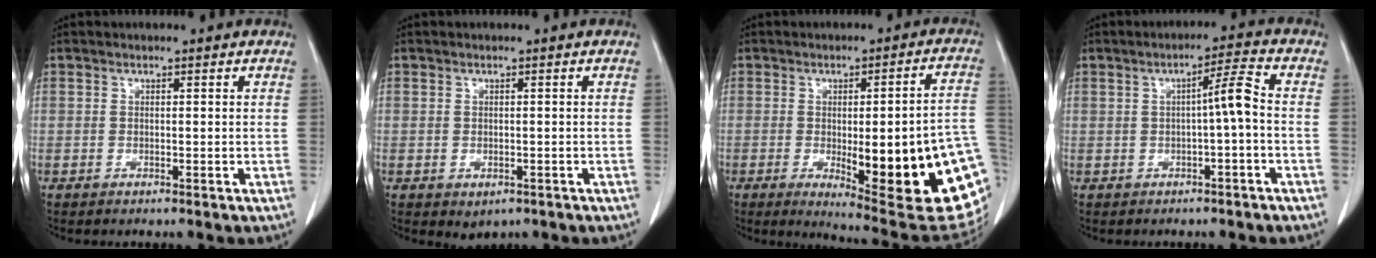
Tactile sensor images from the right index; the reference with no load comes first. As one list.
[{"total": 1.9, "force": [-0.7, 1.4, 1.0], "torque": [-0.011, -0.001, 0.000]}, {"total": 24.3, "force": [-5.2, 3.9, 23.4], "torque": [-0.214, -0.010, -0.056]}, {"total": 4.2, "force": [-0.1, 0.2, 4.2], "torque": [-0.064, 0.016, -0.002]}]